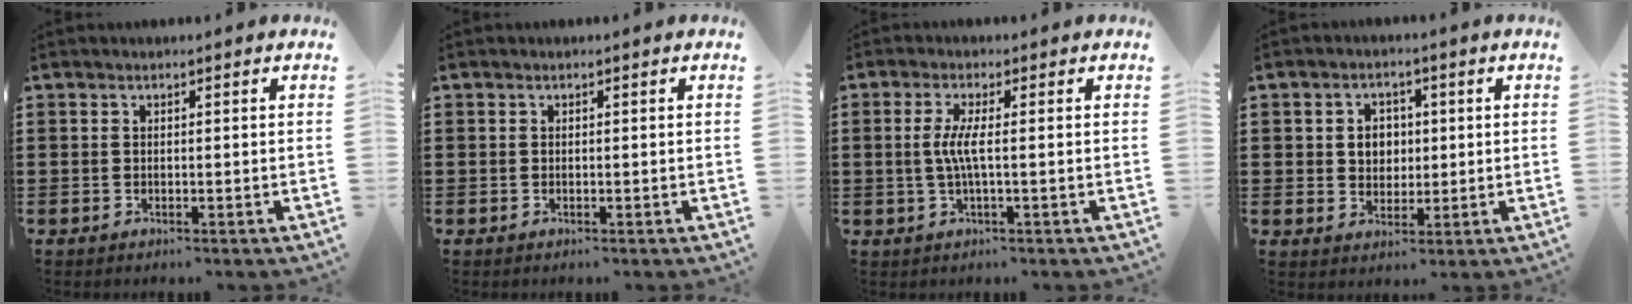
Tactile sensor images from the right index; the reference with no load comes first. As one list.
[{"total": 0.0}, {"total": 3.8, "force": [-0.2, 0.1, 3.8], "torque": [-0.085, -0.010, -0.011]}, {"total": 3.9, "force": [0.5, 3.5, 1.6], "torque": [-0.037, 0.009, 0.004]}]